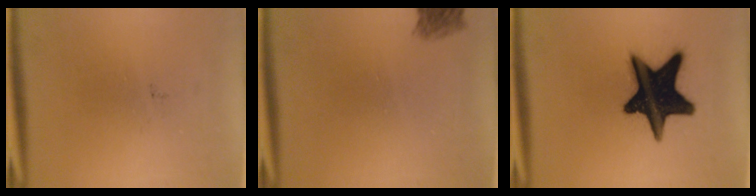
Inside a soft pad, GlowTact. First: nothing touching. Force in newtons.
{"total": 2.6}
{"total": 19.2}